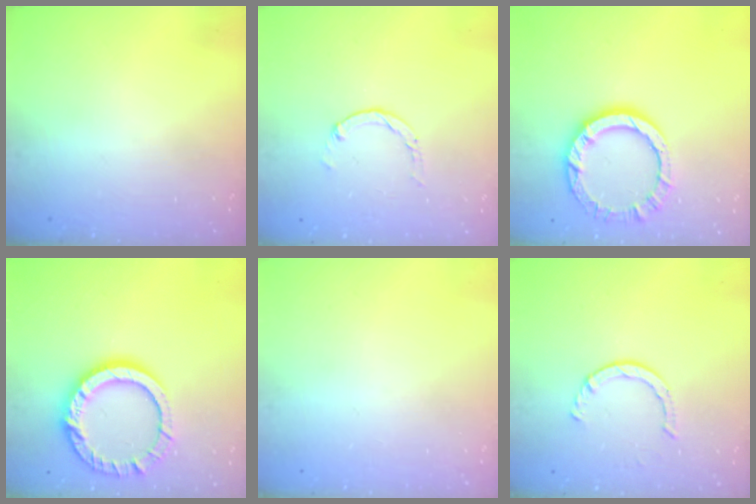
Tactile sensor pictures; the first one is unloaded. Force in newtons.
{"total": 1.1, "press": 1.1, "slide": 0.2}
{"total": 9.6, "press": 9.6, "slide": 0.5}
{"total": 15.1, "press": 15.0, "slide": 1.5}
{"total": 0.0}
{"total": 2.9, "press": 2.9, "slide": 0.4}